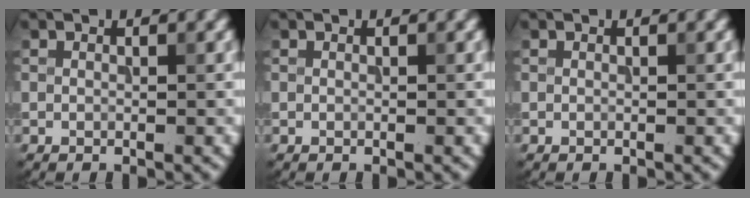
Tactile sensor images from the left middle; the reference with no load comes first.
{"total": 0.0}
{"total": 0.0}